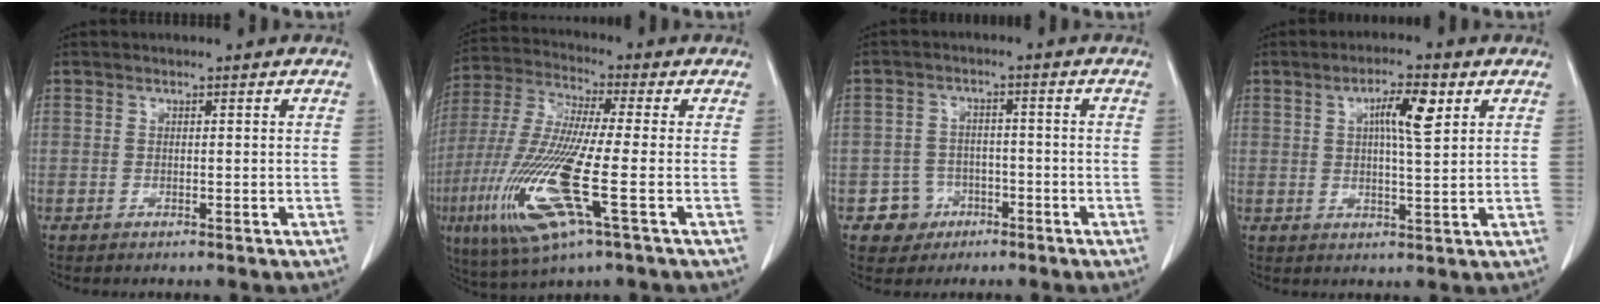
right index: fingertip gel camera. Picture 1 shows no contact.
{"total": 16.2, "force": [-4.9, 1.4, 15.4], "torque": [-0.338, -0.026, -0.095]}
{"total": 4.7, "force": [-2.4, 4.1, 0.1], "torque": [0.007, 0.017, -0.035]}
{"total": 6.1, "force": [2.2, 0.9, 5.6], "torque": [-0.096, 0.006, 0.036]}